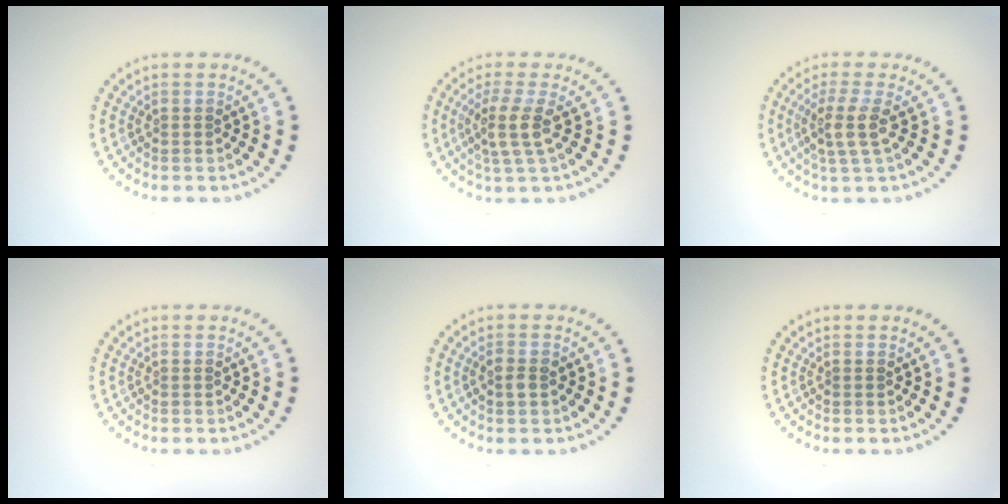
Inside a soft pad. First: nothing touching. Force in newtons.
{"total": 2.9, "press": 2.3, "slide": 1.8}
{"total": 3.0, "press": 2.3, "slide": 1.9}
{"total": 0.0}
{"total": 1.5, "press": 1.5, "slide": 0.1}
{"total": 0.0}